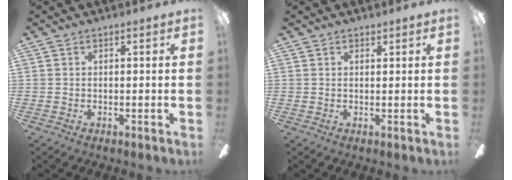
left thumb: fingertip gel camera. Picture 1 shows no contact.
{"total": 1.1, "force": [0.9, 0.6, 0.2], "torque": [0.003, -0.003, 0.015]}